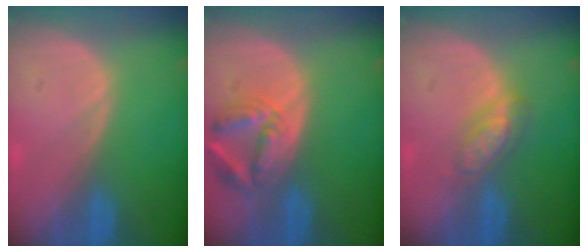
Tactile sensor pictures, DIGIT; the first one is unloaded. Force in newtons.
{"total": 6.8, "press": 6.3, "slide": 2.6}
{"total": 4.6, "press": 4.2, "slide": 1.9}